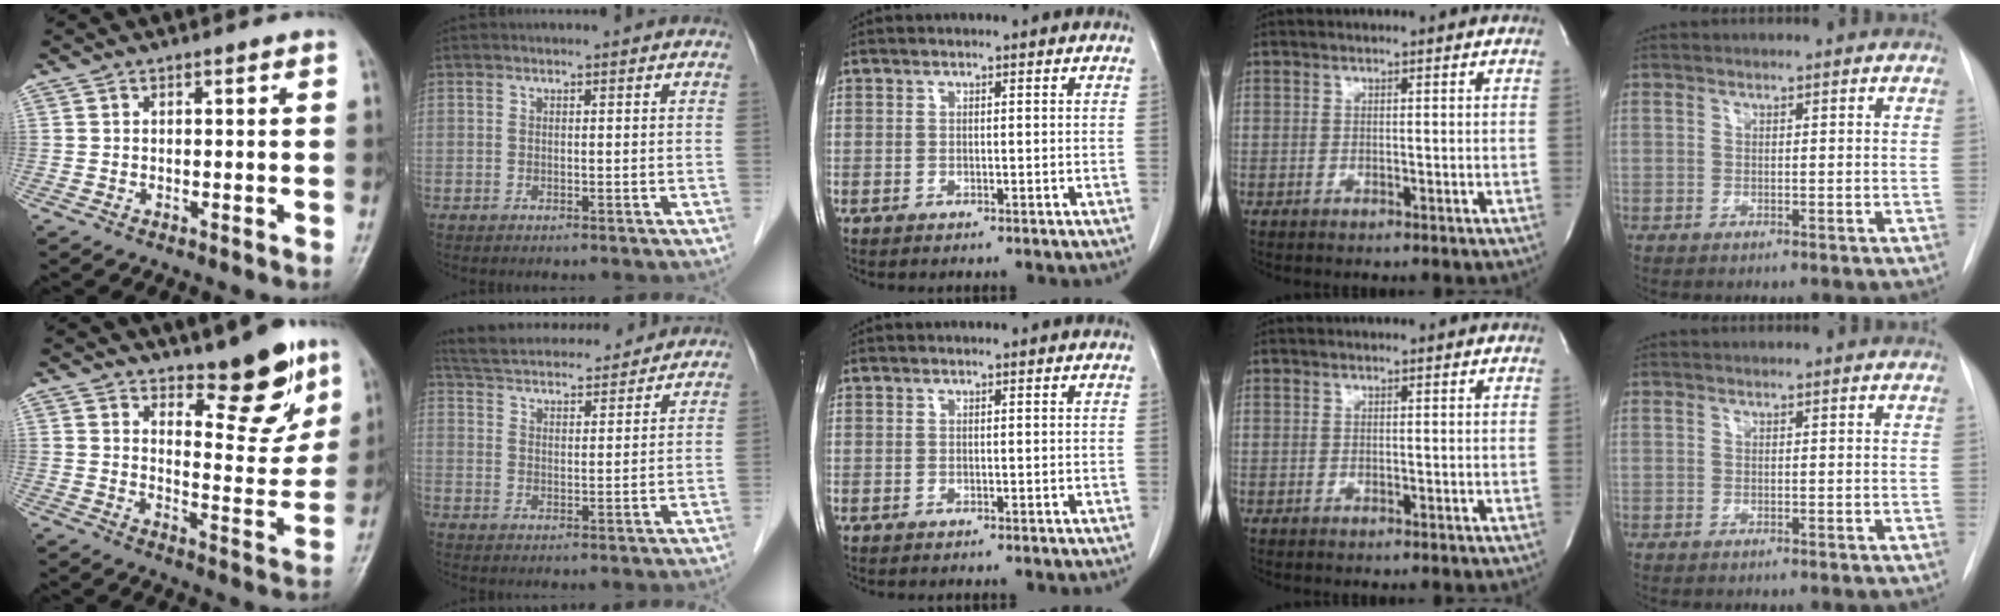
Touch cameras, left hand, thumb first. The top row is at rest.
{"thumb": {"total": 11.6, "force": [8.2, 4.2, 7.0], "torque": [-0.057, -0.067, 0.129]}, "index": {"total": 17.1, "force": [15.9, 3.3, 5.5], "torque": [-0.103, 0.037, 0.240]}}